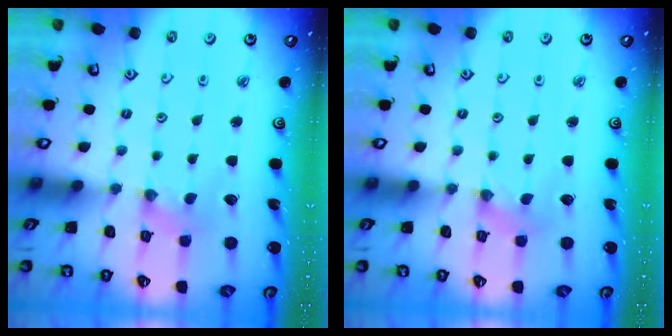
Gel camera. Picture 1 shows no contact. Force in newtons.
{"total": 0.0}